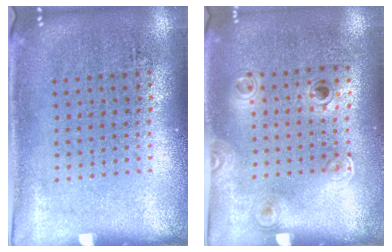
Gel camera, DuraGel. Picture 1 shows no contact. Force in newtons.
{"total": 1.1, "press": 0.8, "slide": 0.7}